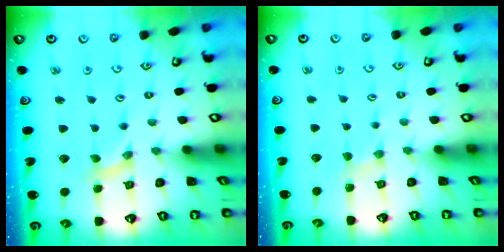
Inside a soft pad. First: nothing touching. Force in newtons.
{"total": 2.3, "press": 2.3, "slide": 0.4}